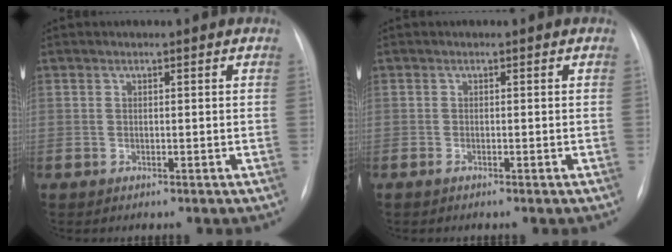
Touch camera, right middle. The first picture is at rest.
{"total": 0.5, "force": [-0.4, 0.0, 0.4], "torque": [-0.009, -0.001, -0.007]}